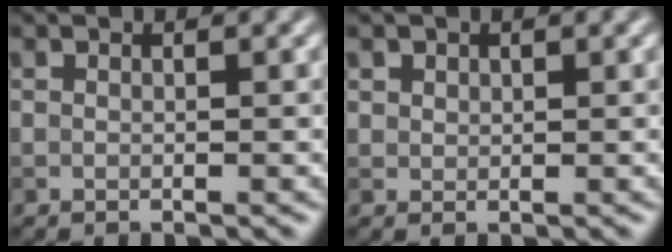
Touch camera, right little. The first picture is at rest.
{"total": 1.4, "force": [0.9, 1.1, 0.3], "torque": [-0.006, -0.008, 0.024]}